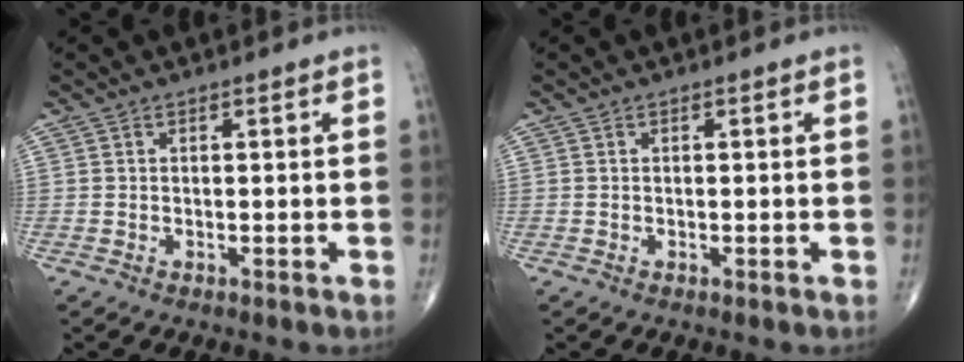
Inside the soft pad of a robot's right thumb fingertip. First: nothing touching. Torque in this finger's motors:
{"motor_torque": [0.10, 0.16, -0.06, -0.01, 0.02]}